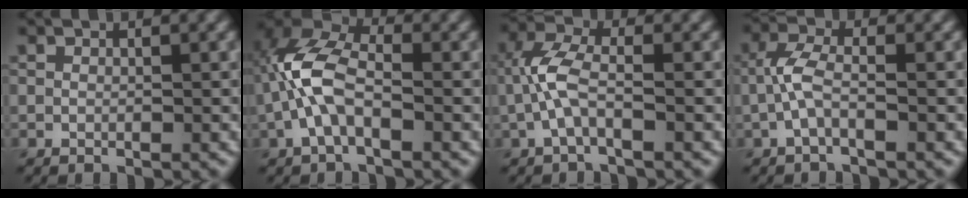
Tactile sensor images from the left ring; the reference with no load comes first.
{"total": 5.7, "force": [-1.2, 2.7, 4.9], "torque": [-0.118, 0.018, -0.032]}
{"total": 3.5, "force": [-0.9, 1.2, 3.2], "torque": [-0.078, 0.012, -0.027]}
{"total": 2.6, "force": [-0.9, 0.8, 2.4], "torque": [-0.058, 0.010, -0.023]}